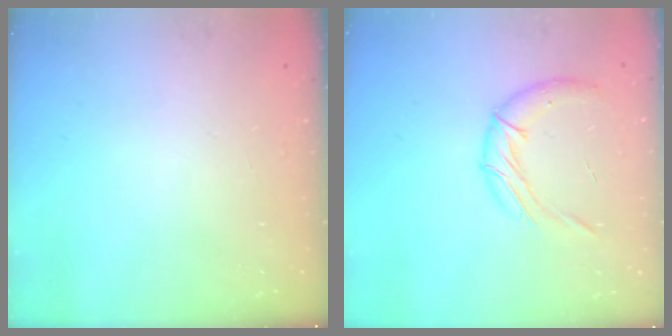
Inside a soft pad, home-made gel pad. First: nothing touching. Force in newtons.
{"total": 10.8, "press": 10.7, "slide": 1.2}